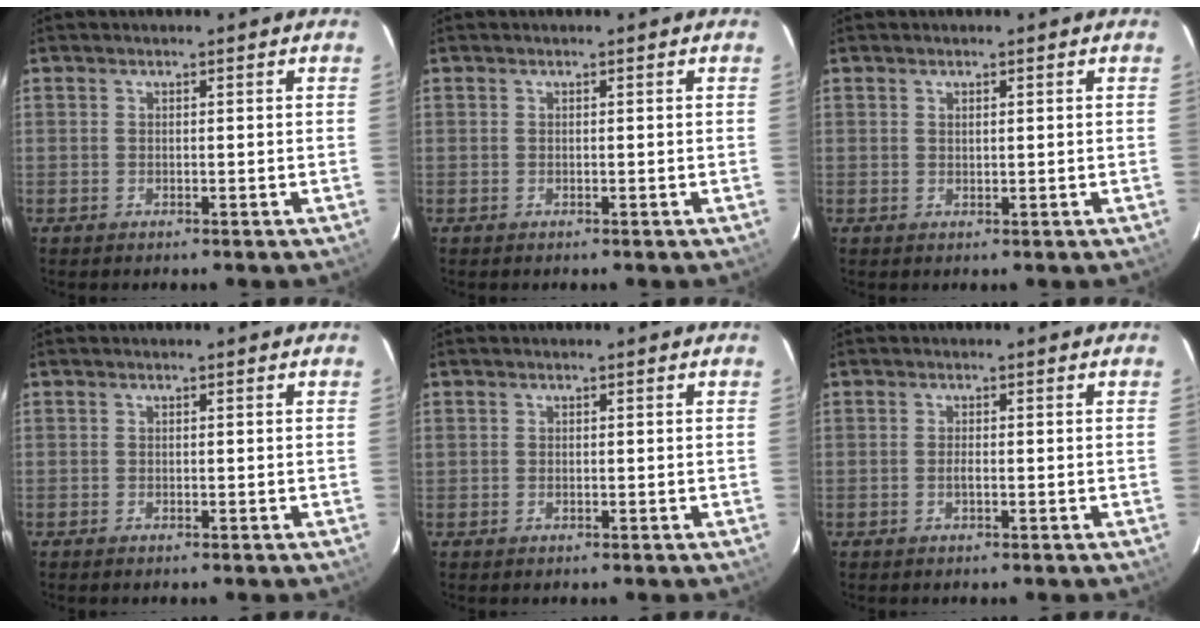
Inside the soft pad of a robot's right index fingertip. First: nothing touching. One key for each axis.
{"total": 0.0}
{"total": 0.8, "fx": 0.5, "fy": 0.3, "fz": 0.5, "tx": -0.009, "ty": 0.002, "tz": 0.010}
{"total": 0.0}
{"total": 0.5, "fx": -0.1, "fy": 0.5, "fz": 0.2, "tx": -0.002, "ty": 0.000, "tz": -0.002}
{"total": 0.8, "fx": -0.3, "fy": 0.2, "fz": 0.7, "tx": -0.015, "ty": -0.001, "tz": -0.006}